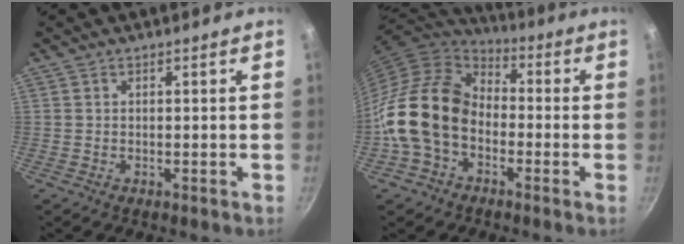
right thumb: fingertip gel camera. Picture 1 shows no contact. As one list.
[{"total": 16.8, "force": [-3.8, 12.2, 10.9], "torque": [-0.173, 0.048, -0.091]}]